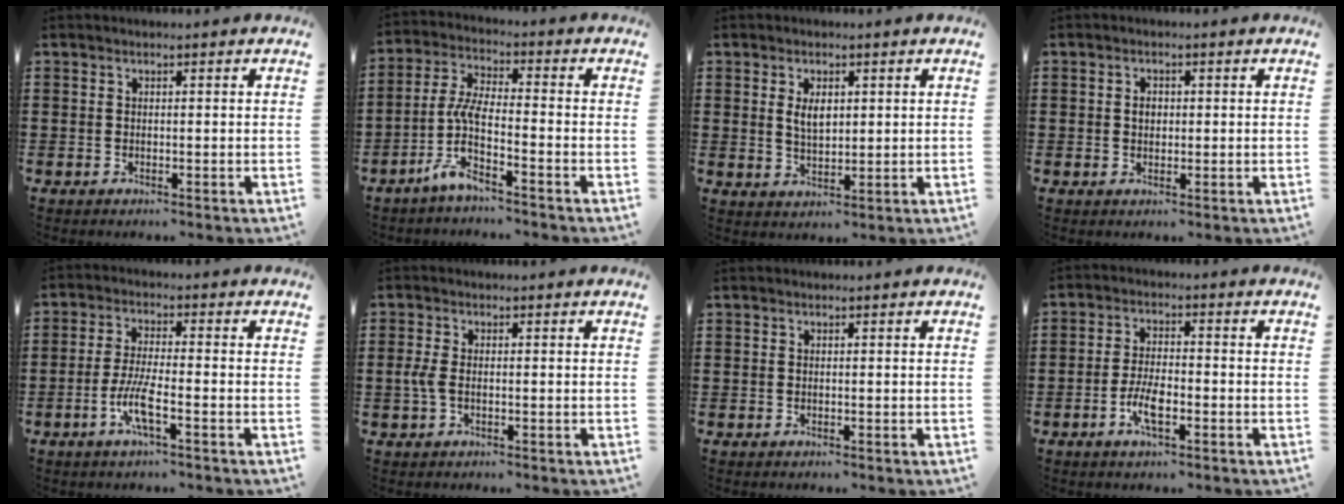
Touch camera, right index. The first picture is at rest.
{"total": 6.1, "force": [-3.5, 0.9, 4.9], "torque": [-0.130, -0.018, -0.078]}
{"total": 3.5, "force": [1.1, 1.8, 2.8], "torque": [-0.050, 0.004, 0.017]}
{"total": 1.8, "force": [0.3, 1.3, 1.2], "torque": [-0.025, 0.008, 0.005]}
{"total": 5.7, "force": [-2.7, 0.8, 5.0], "torque": [-0.109, -0.012, -0.055]}
{"total": 2.2, "force": [-0.4, 1.0, 1.9], "torque": [-0.058, -0.007, -0.014]}
{"total": 0.0}
{"total": 5.1, "force": [-2.0, 1.7, 4.4], "torque": [-0.100, -0.002, -0.045]}